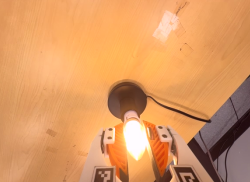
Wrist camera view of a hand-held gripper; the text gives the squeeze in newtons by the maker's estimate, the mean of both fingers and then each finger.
{"total": 14.9, "left": 14.2, "right": 15.7}